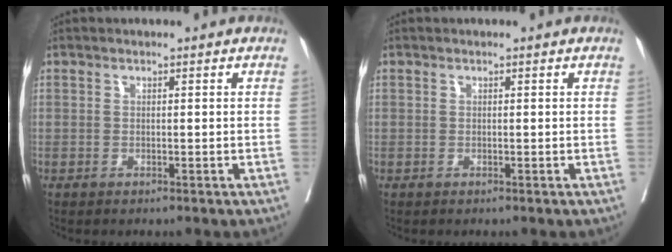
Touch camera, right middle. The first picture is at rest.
{"total": 0.0}